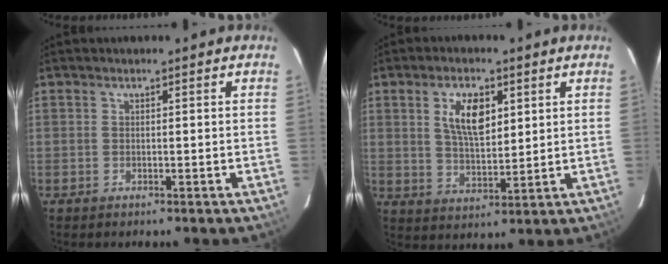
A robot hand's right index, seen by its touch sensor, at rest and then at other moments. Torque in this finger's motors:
{"motor_torque": [0.24, 0.06, 0.20, 0.08]}